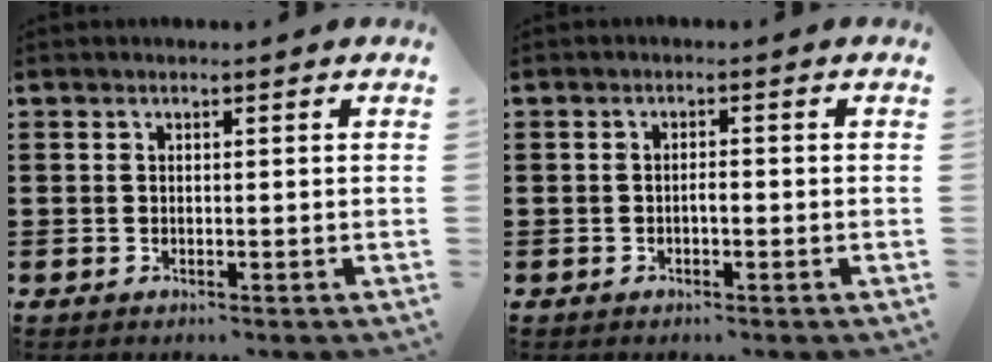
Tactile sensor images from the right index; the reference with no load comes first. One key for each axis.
{"total": 1.3, "fx": -0.5, "fy": 0.3, "fz": 1.1, "tx": -0.023, "ty": -0.002, "tz": -0.009}